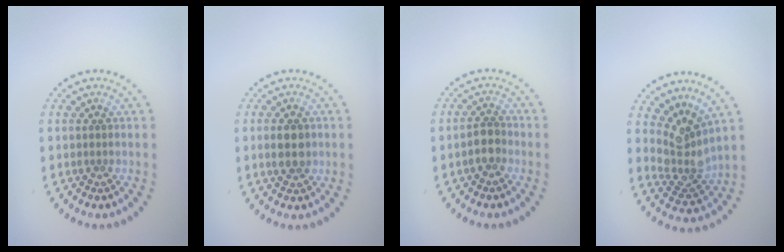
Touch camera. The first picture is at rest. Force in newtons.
{"total": 2.9, "press": 2.9, "slide": 0.1}
{"total": 2.0, "press": 1.8, "slide": 0.9}
{"total": 3.5, "press": 2.5, "slide": 2.5}